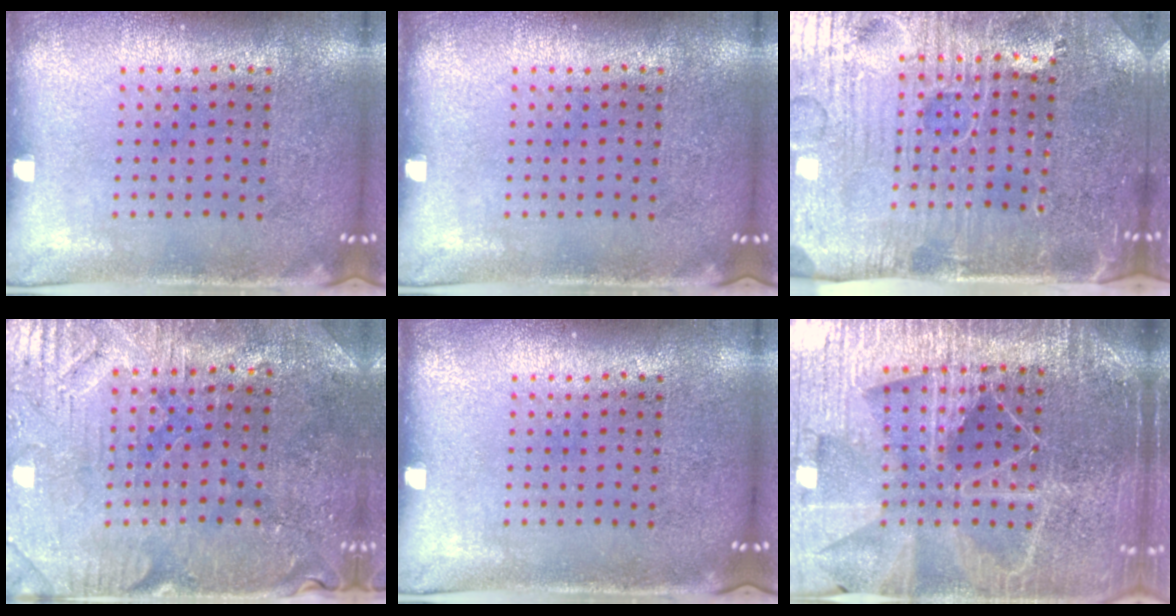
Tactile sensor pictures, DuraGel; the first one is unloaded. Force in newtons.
{"total": 0.0}
{"total": 4.9, "press": 4.4, "slide": 2.0}
{"total": 1.2, "press": 1.1, "slide": 0.4}
{"total": 0.0}
{"total": 5.7, "press": 5.0, "slide": 2.8}